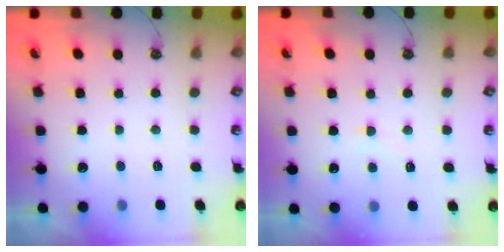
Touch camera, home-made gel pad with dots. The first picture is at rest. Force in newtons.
{"total": 2.7, "press": 2.6, "slide": 0.4}